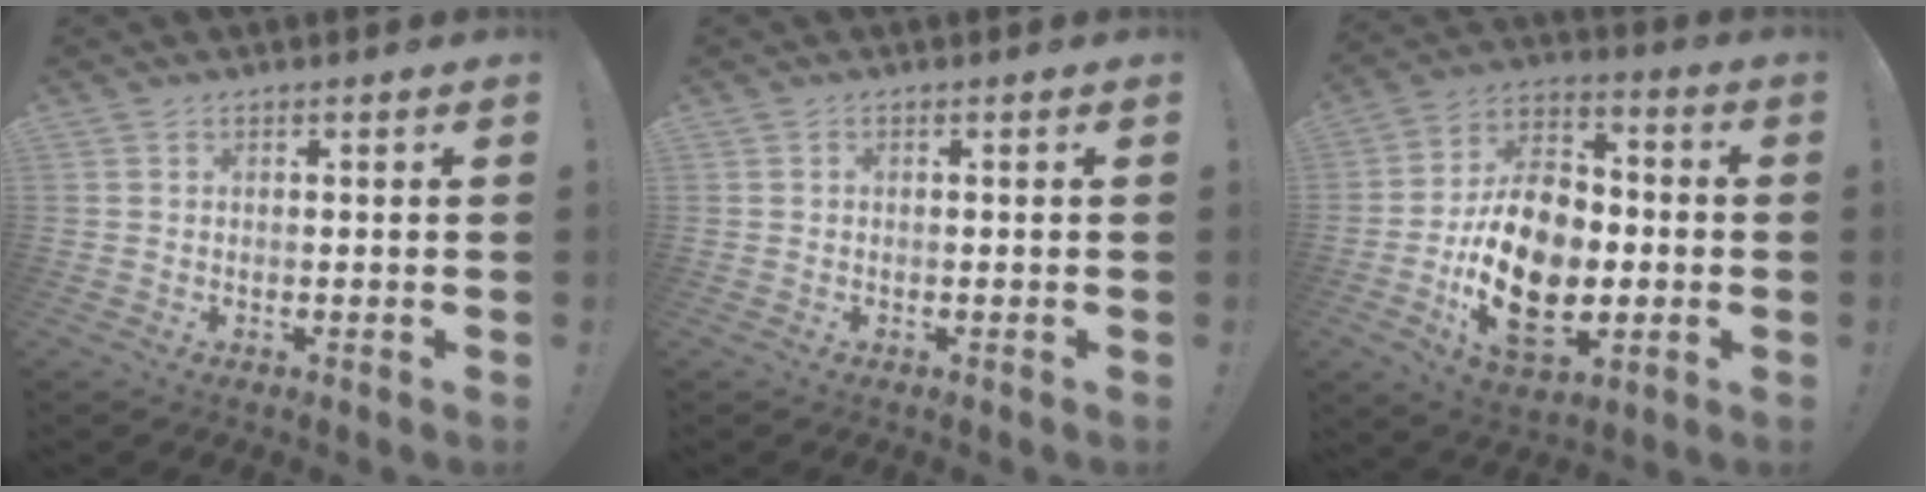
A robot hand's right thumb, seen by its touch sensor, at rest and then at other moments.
{"total": 0.0}
{"total": 21.8, "force": [-4.4, 14.4, 15.7], "torque": [-0.283, 0.020, -0.066]}